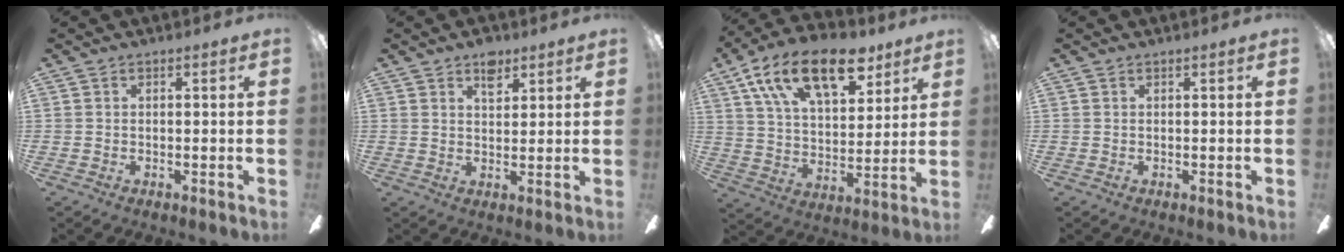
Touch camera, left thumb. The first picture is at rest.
{"total": 5.4, "force": [3.5, 3.0, 2.7], "torque": [-0.021, -0.016, 0.059]}
{"total": 21.0, "force": [12.2, 10.7, 13.3], "torque": [-0.220, -0.047, 0.212]}
{"total": 0.0}